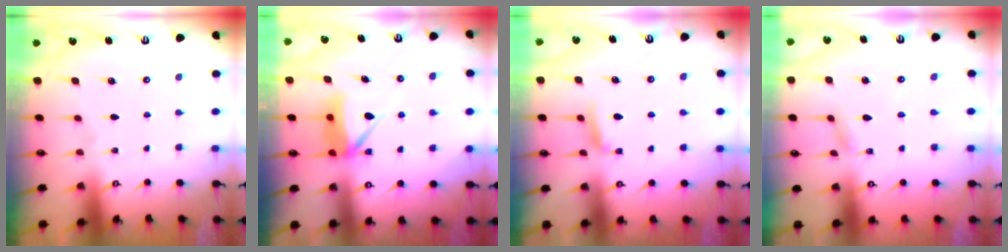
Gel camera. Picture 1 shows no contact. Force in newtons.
{"total": 7.9, "press": 7.9, "slide": 0.9}
{"total": 6.5, "press": 6.5, "slide": 1.0}
{"total": 2.3, "press": 2.3, "slide": 0.2}